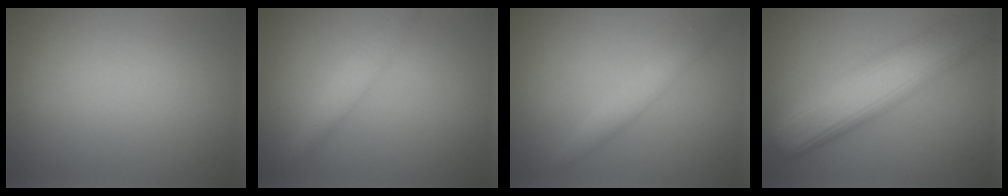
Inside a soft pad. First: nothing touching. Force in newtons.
{"total": 2.5, "press": 2.5, "slide": 0.1}
{"total": 2.4, "press": 2.4, "slide": 0.1}
{"total": 9.8, "press": 9.7, "slide": 0.5}